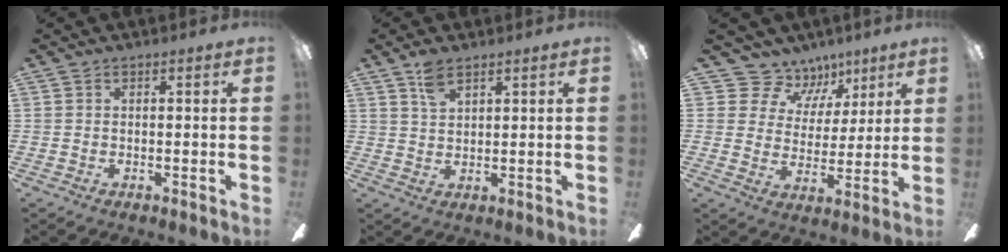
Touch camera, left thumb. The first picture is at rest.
{"total": 4.7, "force": [3.1, 2.0, 2.9], "torque": [-0.057, -0.002, 0.056]}
{"total": 9.7, "force": [7.0, 6.6, 1.5], "torque": [-0.052, -0.047, 0.137]}